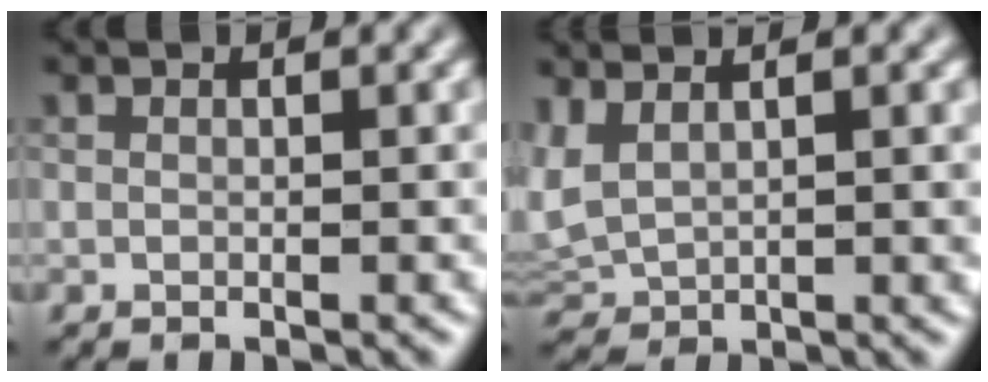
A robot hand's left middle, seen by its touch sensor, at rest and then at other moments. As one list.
[{"total": 2.3, "force": [0.9, 0.9, 2.0], "torque": [-0.048, 0.010, 0.024]}]